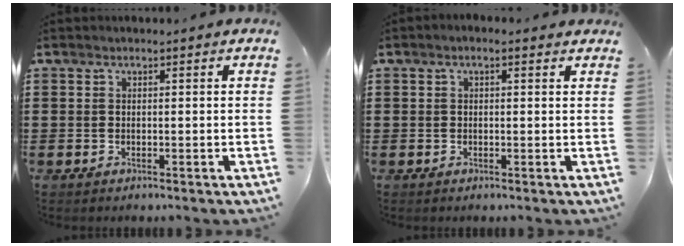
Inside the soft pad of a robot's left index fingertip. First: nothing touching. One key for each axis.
{"total": 1.1, "fx": 0.3, "fy": 0.3, "fz": 1.0, "tx": -0.019, "ty": 0.004, "tz": 0.004}